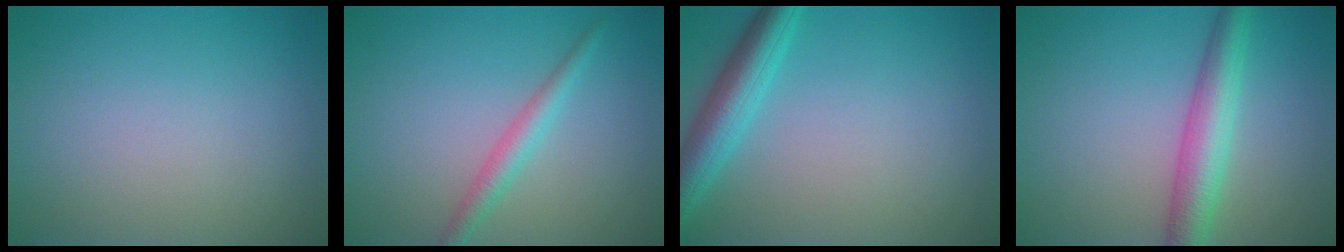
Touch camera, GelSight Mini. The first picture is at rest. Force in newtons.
{"total": 2.2, "press": 2.2, "slide": 0.0}
{"total": 4.3, "press": 4.3, "slide": 0.2}
{"total": 4.7, "press": 4.7, "slide": 0.1}